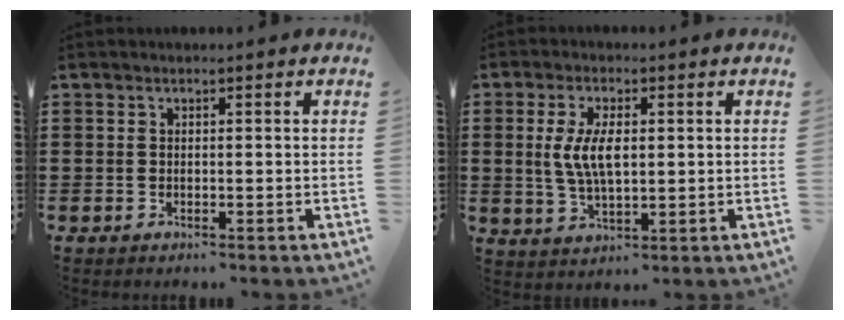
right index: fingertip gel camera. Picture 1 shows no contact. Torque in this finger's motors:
{"motor_torque": [0.78, -0.50, 0.37, 0.18]}